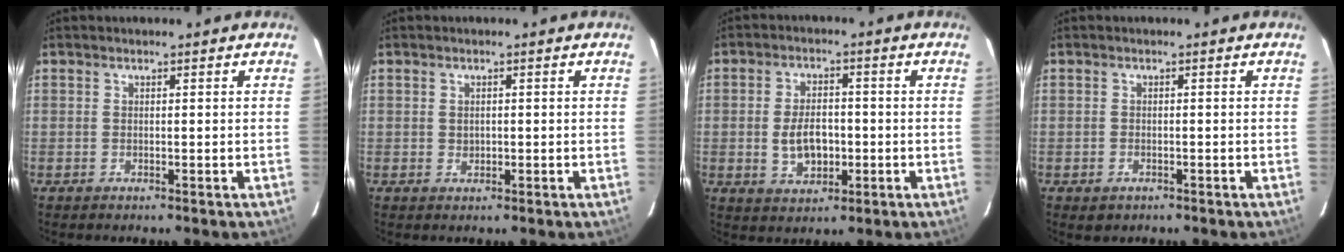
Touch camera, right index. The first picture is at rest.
{"total": 1.1, "force": [0.1, 1.0, 0.4], "torque": [-0.005, 0.001, 0.003]}
{"total": 7.2, "force": [-1.2, 4.5, 5.5], "torque": [-0.107, 0.002, -0.011]}
{"total": 2.0, "force": [-1.1, 1.6, 0.7], "torque": [-0.014, -0.003, -0.012]}